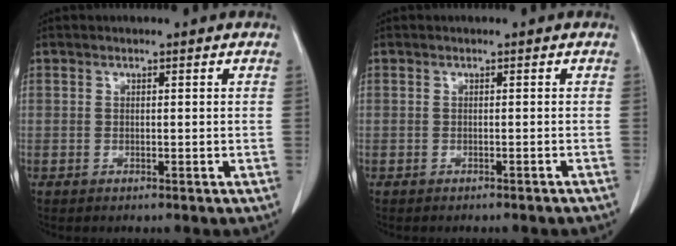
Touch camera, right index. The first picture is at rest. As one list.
[{"total": 2.2, "force": [-2.0, 0.0, 0.8], "torque": [-0.012, 0.001, -0.023]}]